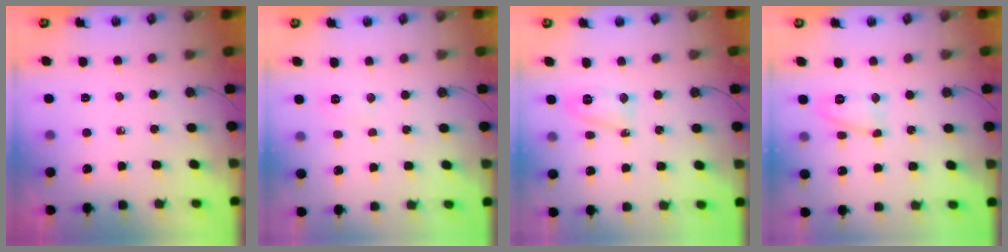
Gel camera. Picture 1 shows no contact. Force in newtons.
{"total": 4.1, "press": 4.0, "slide": 1.0}
{"total": 7.8, "press": 7.7, "slide": 0.6}
{"total": 9.0, "press": 8.9, "slide": 0.7}